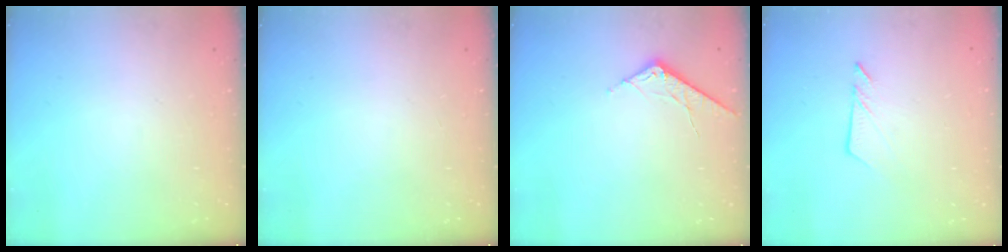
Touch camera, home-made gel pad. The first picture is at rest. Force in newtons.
{"total": 0.0}
{"total": 7.1, "press": 7.1, "slide": 0.6}
{"total": 5.4, "press": 5.4, "slide": 0.4}